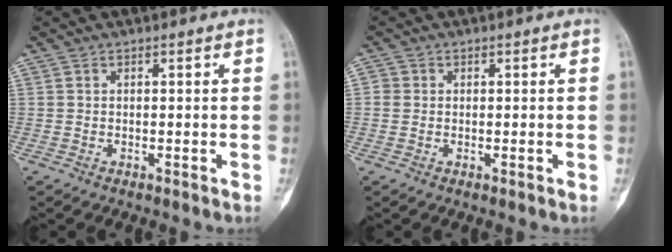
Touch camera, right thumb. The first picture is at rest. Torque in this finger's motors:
{"motor_torque": [-0.34, 0.43, 0.04, -0.13, -0.07]}